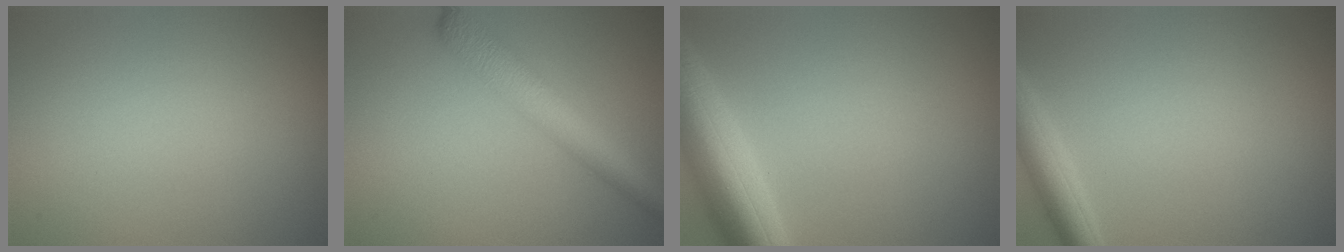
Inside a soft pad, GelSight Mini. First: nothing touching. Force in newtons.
{"total": 4.4, "press": 4.4, "slide": 0.2}
{"total": 7.3, "press": 7.3, "slide": 0.3}
{"total": 3.0, "press": 2.9, "slide": 0.2}